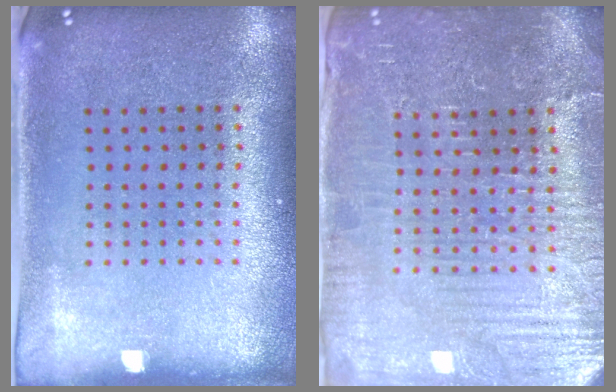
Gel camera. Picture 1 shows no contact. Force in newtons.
{"total": 4.3, "press": 4.2, "slide": 1.3}